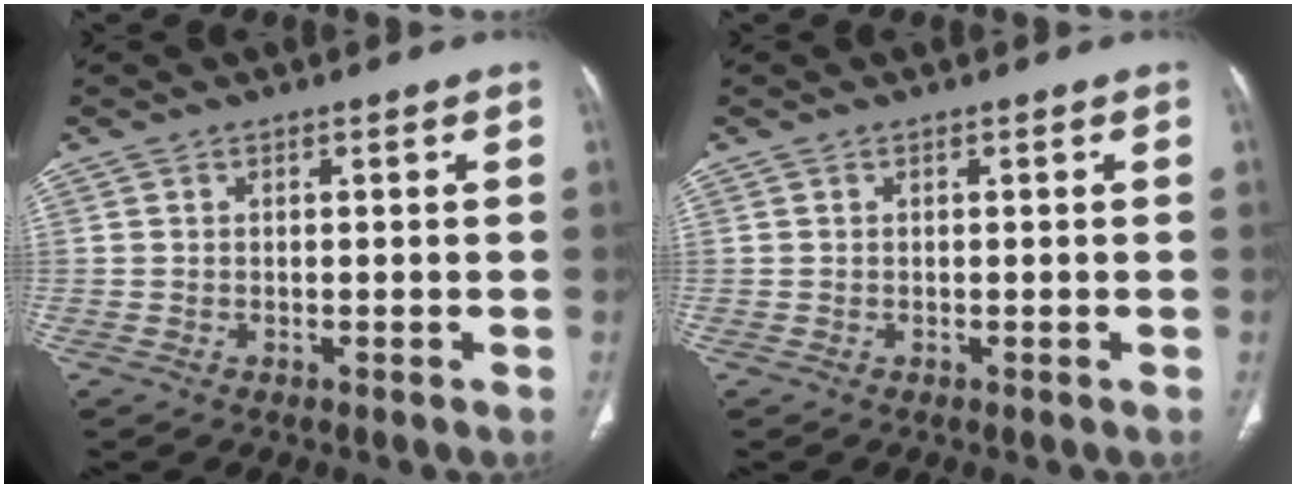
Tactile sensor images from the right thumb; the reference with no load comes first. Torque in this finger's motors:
{"motor_torque": [0.00, 0.00, -0.07, -0.06, 0.00]}